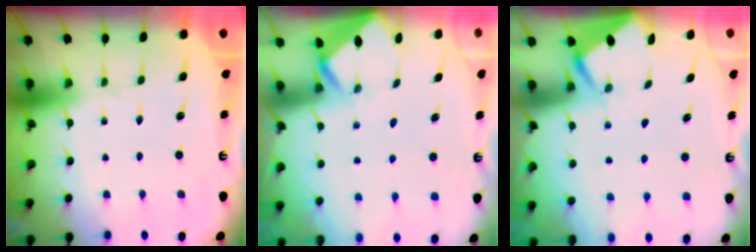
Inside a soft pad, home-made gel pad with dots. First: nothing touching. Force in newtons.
{"total": 2.6, "press": 2.6, "slide": 0.1}
{"total": 2.6, "press": 2.6, "slide": 0.4}